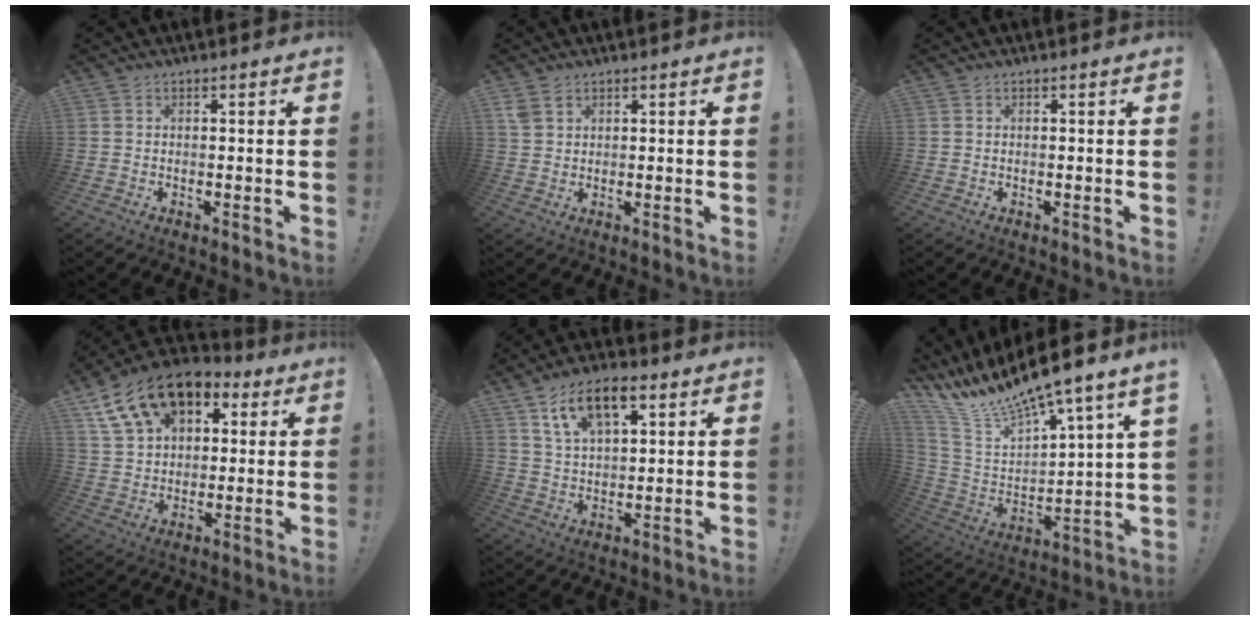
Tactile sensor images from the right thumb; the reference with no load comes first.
{"total": 3.6, "force": [2.4, 2.2, 1.5], "torque": [-0.022, -0.011, 0.047]}
{"total": 0.0}
{"total": 16.5, "force": [8.5, 11.0, 8.9], "torque": [-0.148, -0.040, 0.160]}
{"total": 12.3, "force": [6.6, 6.2, 8.3], "torque": [-0.141, -0.009, 0.120]}
{"total": 13.5, "force": [10.8, 2.5, 7.8], "torque": [-0.149, -0.087, 0.178]}